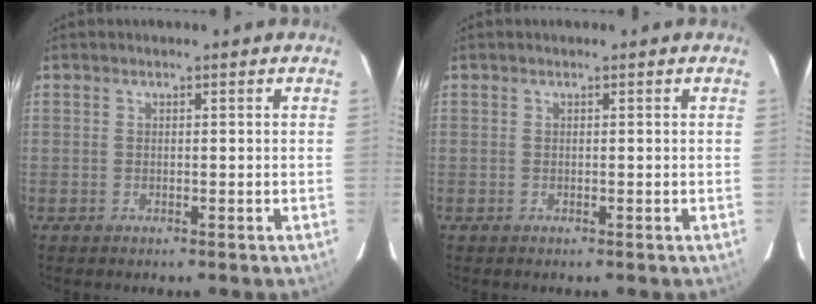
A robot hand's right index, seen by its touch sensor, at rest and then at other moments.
{"total": 0.0}